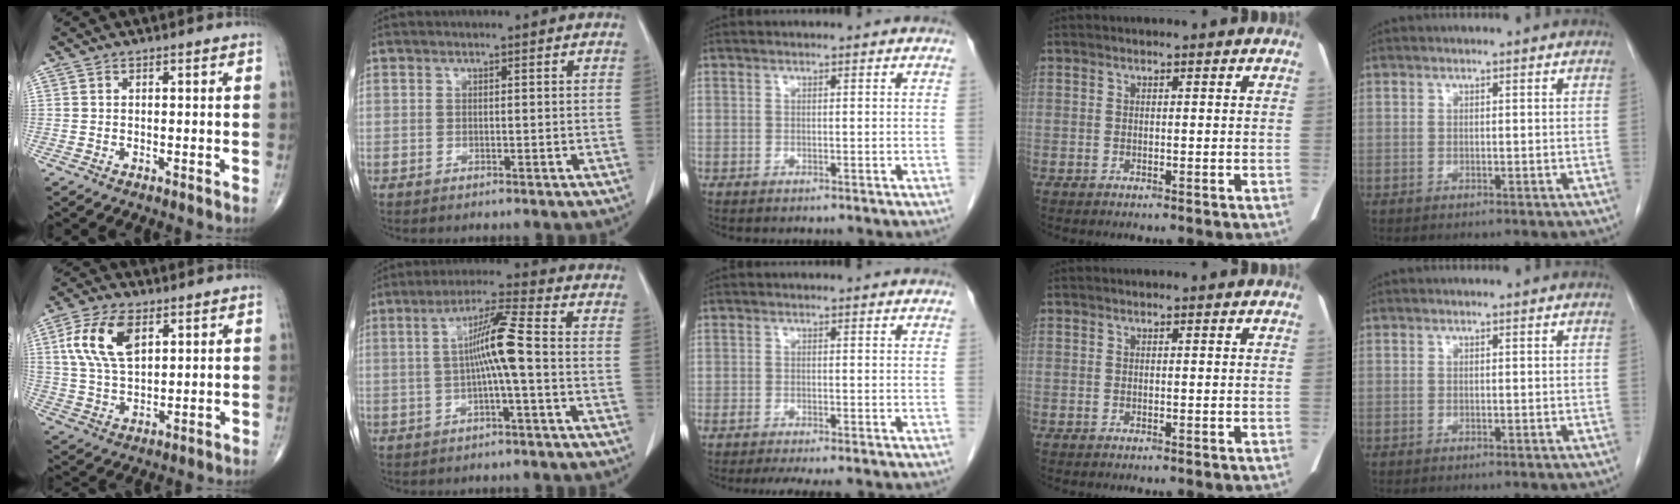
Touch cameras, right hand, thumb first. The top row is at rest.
{"thumb": {"total": 11.6, "force": [4.3, 6.1, 8.9], "torque": [-0.173, -0.006, 0.084]}, "index": {"total": 7.4, "force": [-0.3, -0.4, 7.4], "torque": [-0.132, 0.015, -0.006]}, "middle": {"total": 6.9, "force": [-5.9, 1.0, 3.5], "torque": [-0.043, -0.006, -0.085]}}